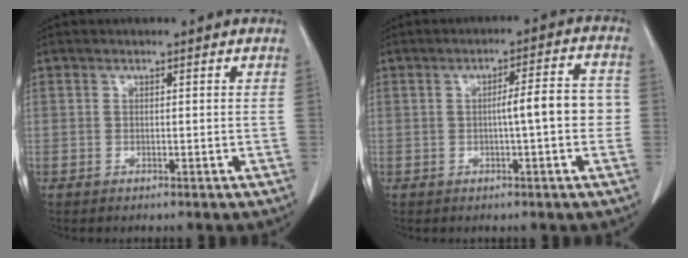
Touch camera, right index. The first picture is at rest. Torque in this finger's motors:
{"motor_torque": [0.55, -0.19, 0.35, 0.08]}